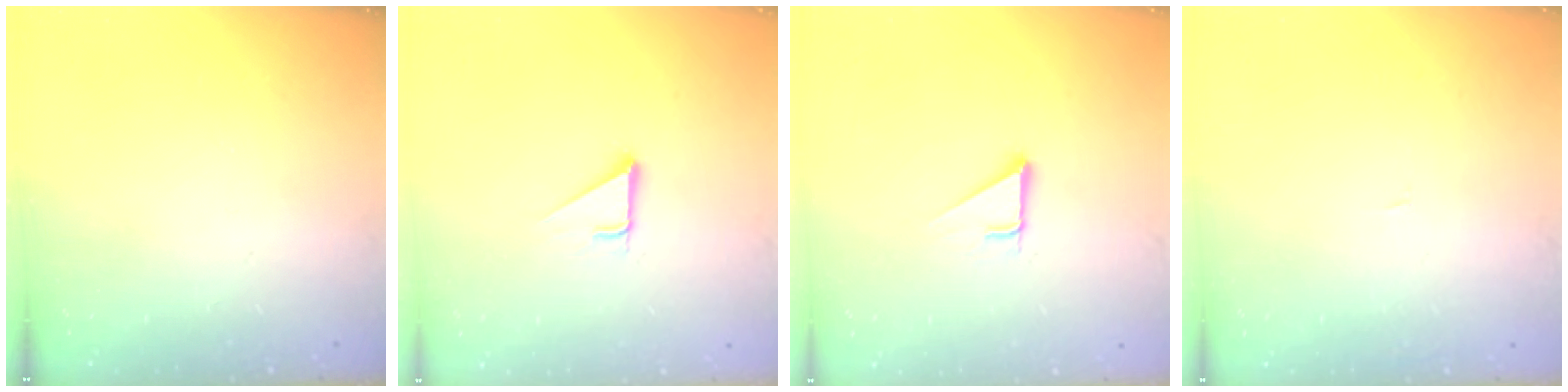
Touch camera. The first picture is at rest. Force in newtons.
{"total": 2.7, "press": 2.7, "slide": 0.0}
{"total": 2.8, "press": 2.8, "slide": 0.0}
{"total": 1.6, "press": 1.6, "slide": 0.1}